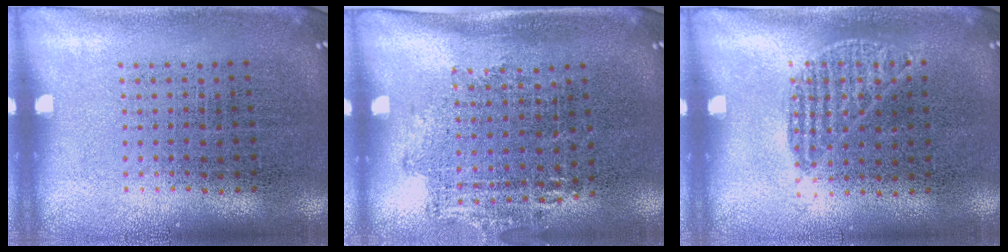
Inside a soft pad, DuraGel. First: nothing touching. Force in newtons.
{"total": 1.3, "press": 1.0, "slide": 0.8}
{"total": 1.0, "press": 0.7, "slide": 0.7}